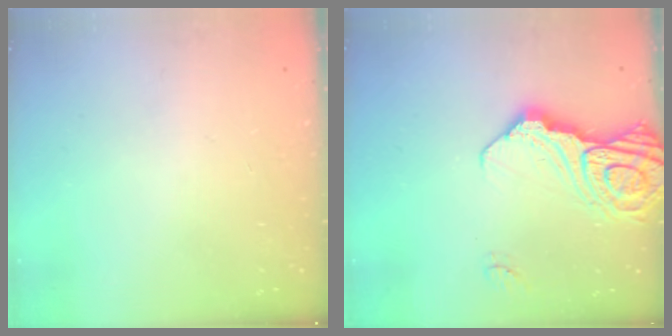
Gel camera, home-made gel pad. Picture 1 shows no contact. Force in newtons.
{"total": 16.7, "press": 16.6, "slide": 2.1}